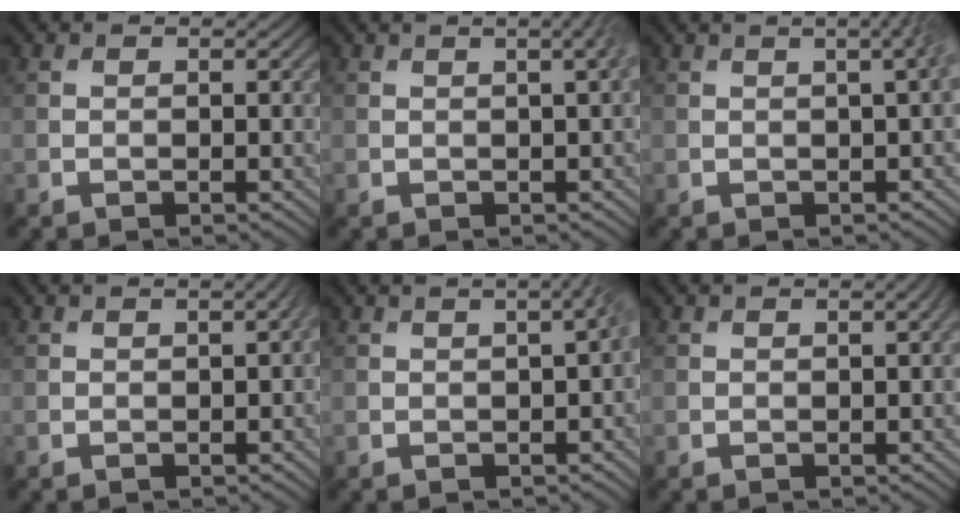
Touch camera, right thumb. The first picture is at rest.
{"total": 3.4, "force": [0.9, 1.0, 3.2], "torque": [-0.030, 0.023, -0.002]}
{"total": 4.0, "force": [0.8, 1.1, 3.7], "torque": [-0.036, 0.027, -0.001]}
{"total": 1.5, "force": [0.1, 0.4, 1.5], "torque": [-0.018, 0.006, 0.003]}
{"total": 3.2, "force": [0.2, 0.9, 3.1], "torque": [-0.030, 0.013, 0.005]}
{"total": 1.0, "force": [0.1, 0.1, 1.0], "torque": [-0.012, 0.007, 0.003]}